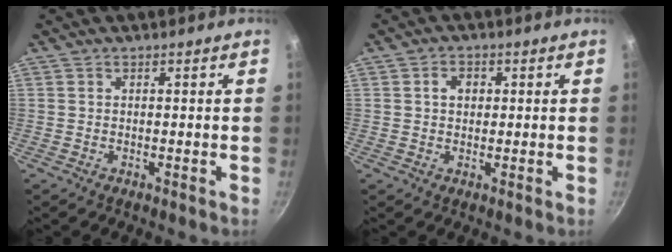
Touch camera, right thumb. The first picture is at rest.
{"total": 3.1, "force": [0.7, 2.4, 1.8], "torque": [-0.013, 0.005, 0.010]}